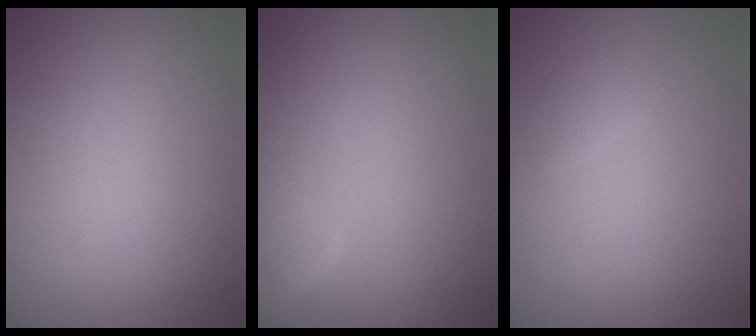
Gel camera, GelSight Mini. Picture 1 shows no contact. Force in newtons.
{"total": 3.4, "press": 3.3, "slide": 0.4}
{"total": 0.7, "press": 0.7, "slide": 0.0}